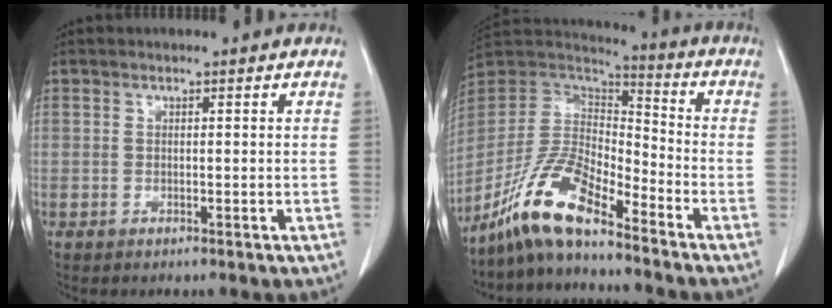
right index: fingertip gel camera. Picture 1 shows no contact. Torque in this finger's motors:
{"motor_torque": [0.02, -0.18, 0.01, -0.05]}